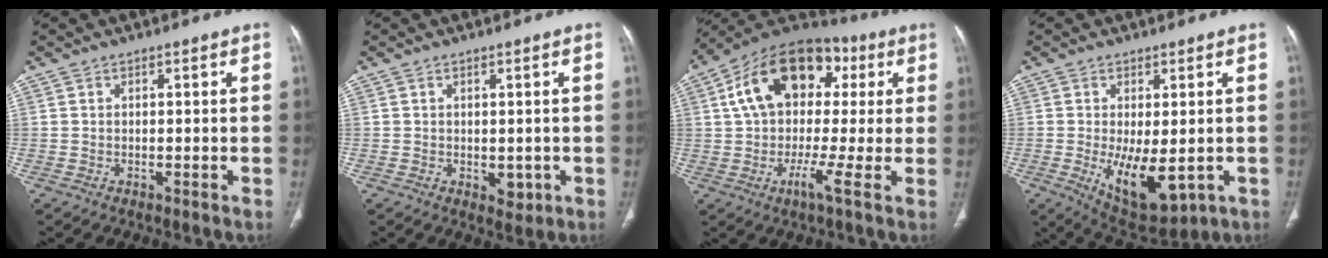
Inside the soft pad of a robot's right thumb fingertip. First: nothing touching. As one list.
[{"total": 2.5, "force": [-0.3, 1.8, 1.8], "torque": [-0.011, -0.004, 0.004]}, {"total": 19.5, "force": [4.0, 10.2, 16.1], "torque": [-0.235, 0.024, 0.043]}, {"total": 11.2, "force": [-2.3, 5.1, 9.7], "torque": [-0.142, -0.022, -0.015]}]